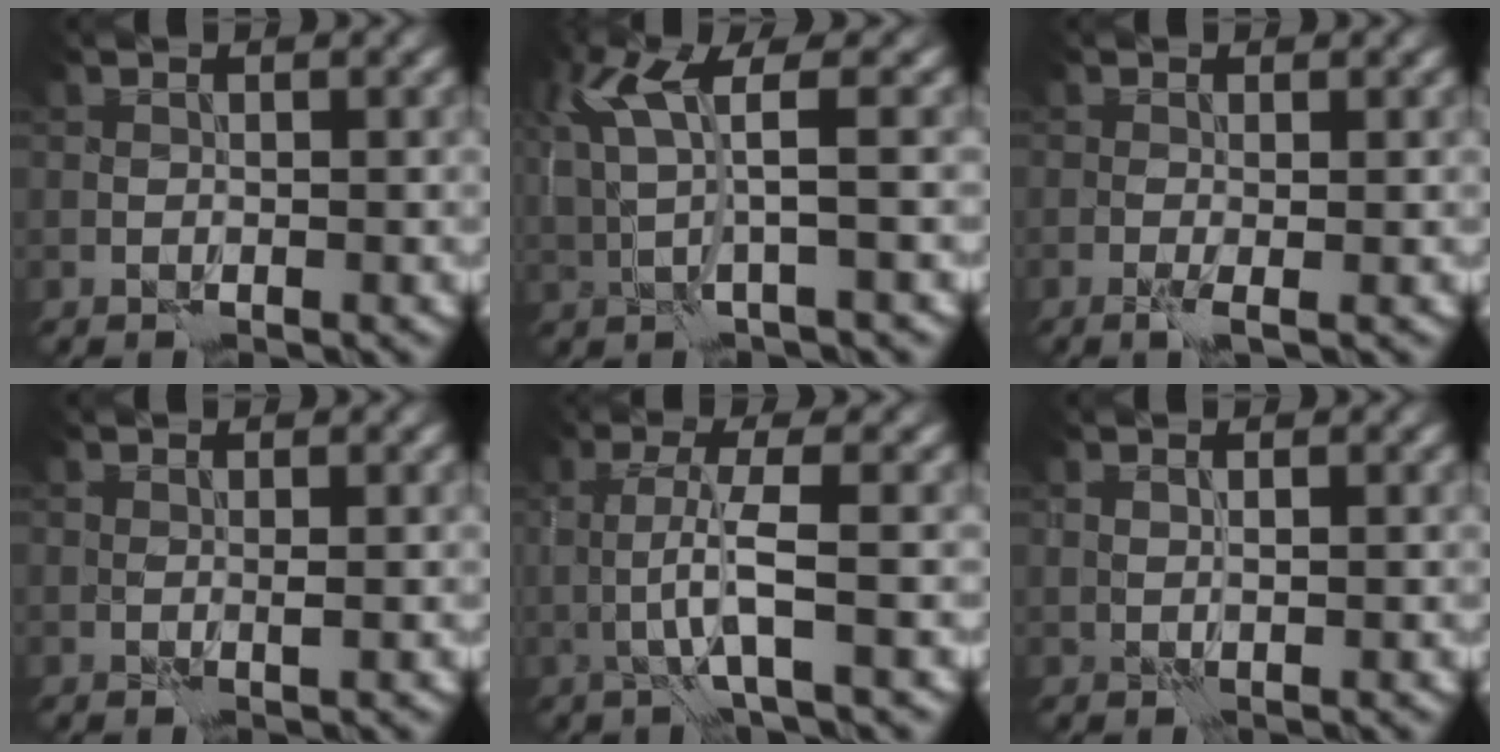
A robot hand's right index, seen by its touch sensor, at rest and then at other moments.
{"total": 4.8, "force": [2.0, 0.5, 4.3], "torque": [-0.089, 0.001, 0.039]}
{"total": 1.0, "force": [-0.2, -0.1, 1.0], "torque": [-0.022, -0.006, -0.007]}
{"total": 0.6, "force": [0.4, -0.3, 0.4], "torque": [-0.008, -0.003, 0.008]}
{"total": 3.3, "force": [-0.2, 0.0, 3.3], "torque": [-0.065, 0.002, -0.006]}
{"total": 0.7, "force": [0.6, -0.1, 0.3], "torque": [-0.009, -0.006, 0.012]}